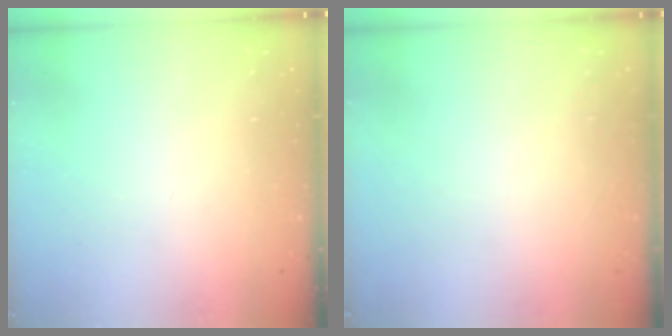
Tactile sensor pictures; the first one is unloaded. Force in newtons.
{"total": 0.0}